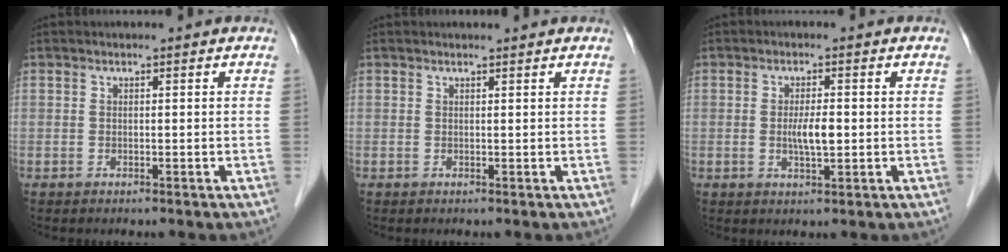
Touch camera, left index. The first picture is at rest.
{"total": 0.8, "force": [0.8, 0.0, 0.1], "torque": [-0.008, -0.001, 0.009]}
{"total": 3.5, "force": [-0.5, 0.7, 3.3], "torque": [-0.063, -0.007, -0.008]}